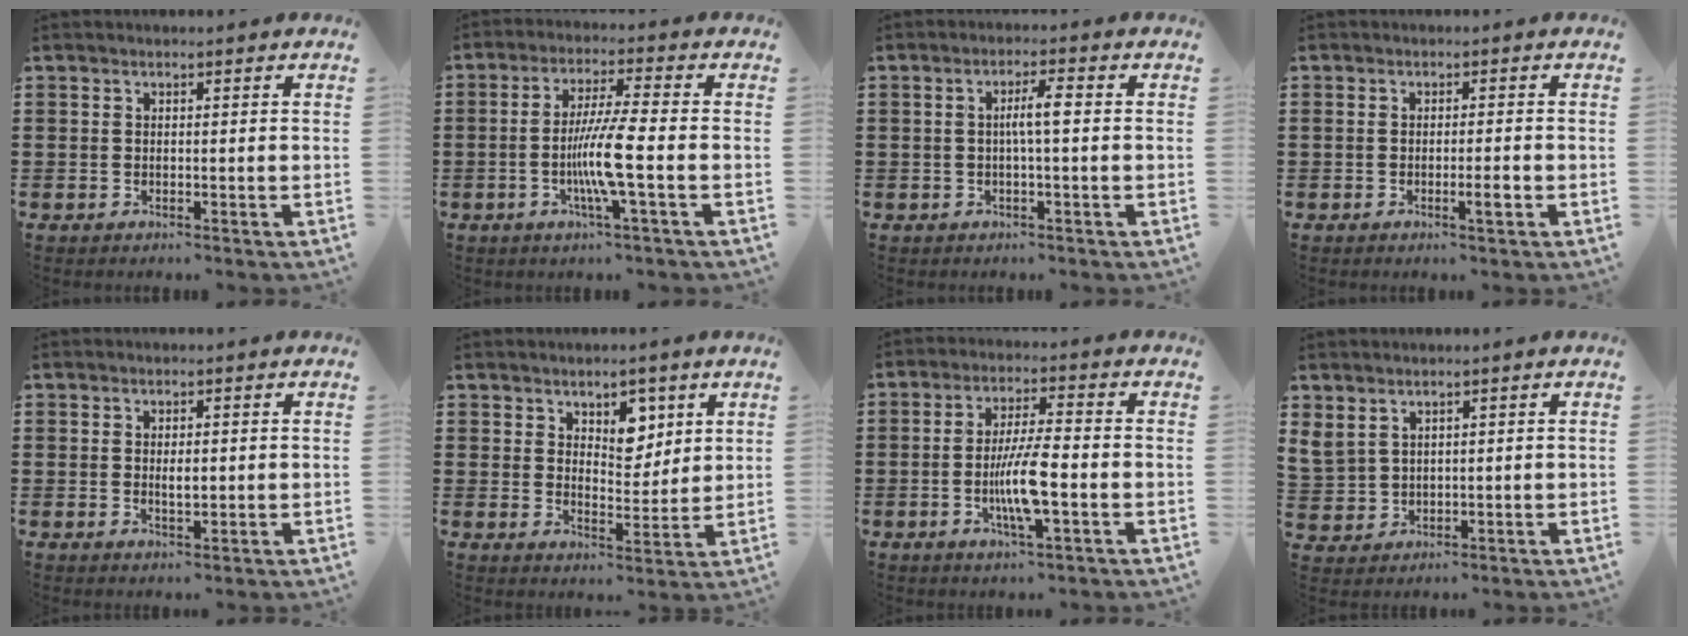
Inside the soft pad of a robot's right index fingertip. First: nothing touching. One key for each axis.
{"total": 8.0, "fx": -2.0, "fy": 0.0, "fz": 7.7, "tx": -0.152, "ty": -0.017, "tz": -0.043}
{"total": 3.6, "fx": 0.0, "fy": 0.3, "fz": 3.5, "tx": -0.066, "ty": 0.000, "tz": -0.004}
{"total": 2.4, "fx": -1.0, "fy": 0.2, "fz": 2.2, "tx": -0.037, "ty": -0.002, "tz": -0.016}
{"total": 2.0, "fx": 0.1, "fy": 0.7, "fz": 1.9, "tx": -0.036, "ty": 0.002, "tz": 0.001}
{"total": 5.3, "fx": 3.4, "fy": 3.4, "fz": 2.2, "tx": -0.036, "ty": -0.004, "tz": 0.057}
{"total": 7.9, "fx": -2.1, "fy": 1.4, "fz": 7.5, "tx": -0.144, "ty": -0.007, "tz": -0.040}
{"total": 2.9, "fx": 2.2, "fy": 1.8, "fz": 0.5, "tx": -0.022, "ty": 0.007, "tz": 0.043}